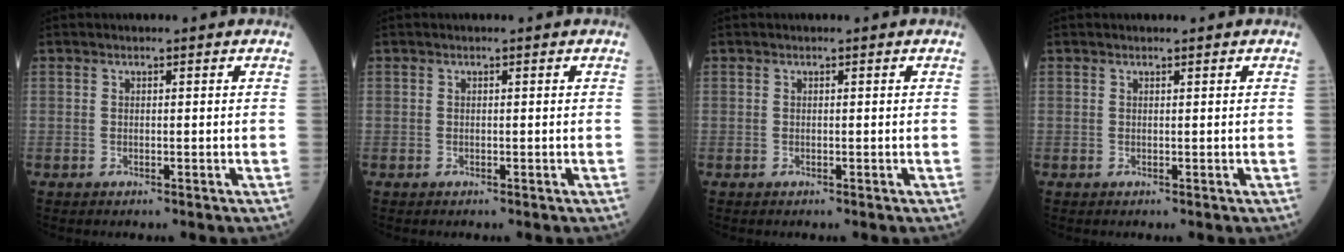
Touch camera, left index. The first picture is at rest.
{"total": 0.0}
{"total": 0.0}
{"total": 0.0}